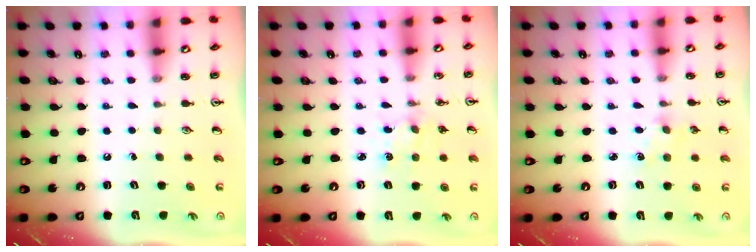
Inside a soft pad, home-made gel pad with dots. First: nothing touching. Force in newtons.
{"total": 2.7, "press": 2.6, "slide": 0.4}
{"total": 2.5, "press": 2.5, "slide": 0.3}